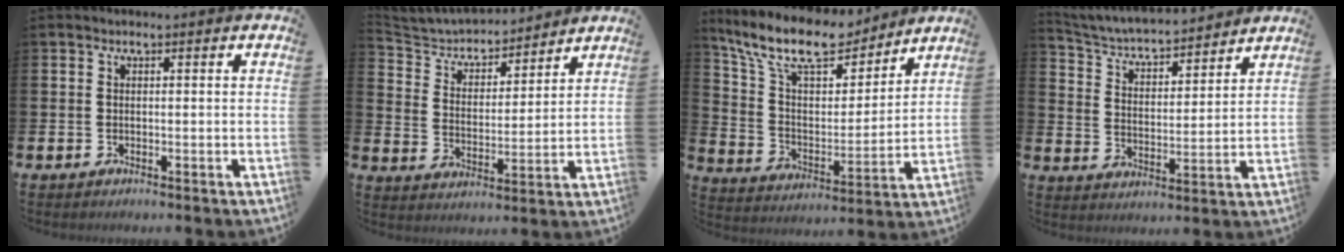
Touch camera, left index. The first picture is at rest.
{"total": 5.2, "force": [4.9, 1.4, 0.7], "torque": [-0.049, -0.038, 0.081]}
{"total": 12.6, "force": [10.8, 4.0, 5.0], "torque": [-0.139, -0.064, 0.191]}
{"total": 5.0, "force": [4.8, 0.9, 1.2], "torque": [-0.054, -0.043, 0.078]}